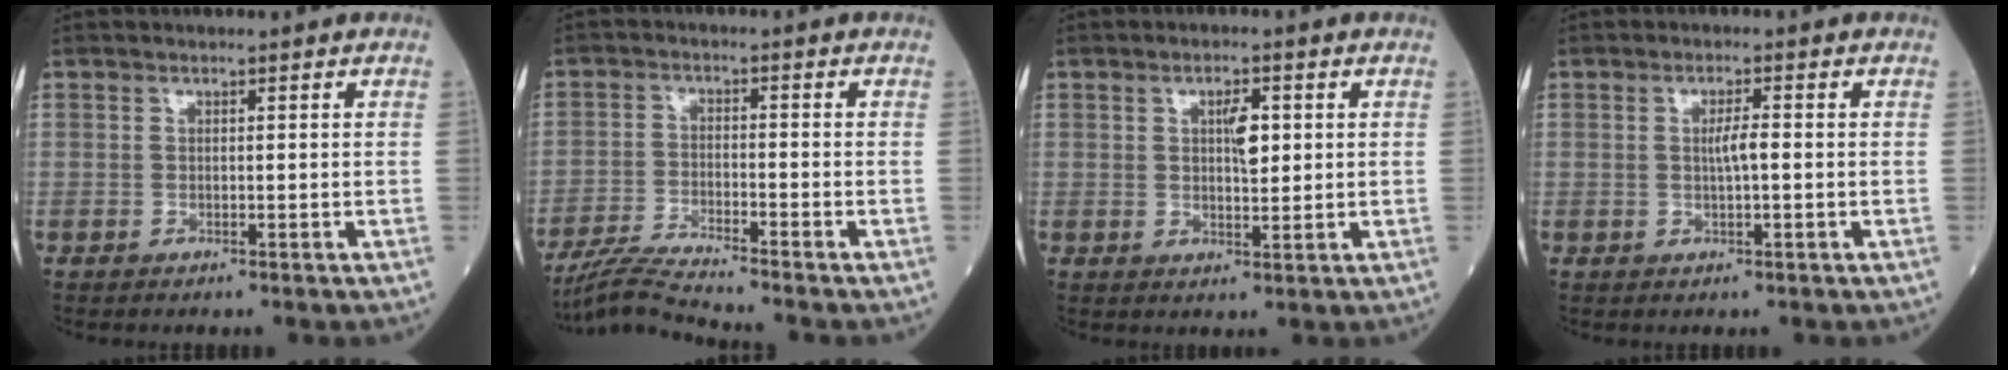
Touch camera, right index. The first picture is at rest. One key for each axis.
{"total": 6.4, "fx": -6.0, "fy": -1.8, "fz": 1.7, "tx": -0.038, "ty": -0.024, "tz": -0.116}
{"total": 3.7, "fx": 0.9, "fy": 1.3, "fz": 3.4, "tx": -0.056, "ty": 0.003, "tz": 0.015}
{"total": 2.4, "fx": 0.0, "fy": 0.2, "fz": 2.3, "tx": -0.045, "ty": 0.001, "tz": -0.001}